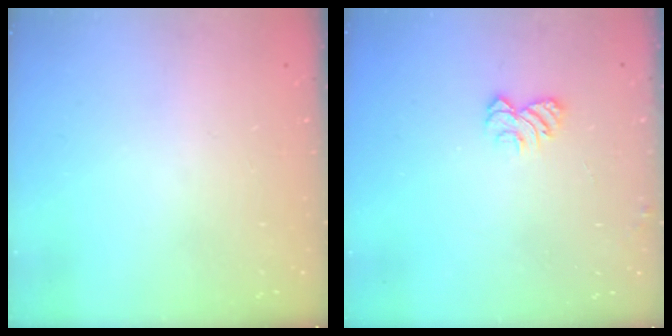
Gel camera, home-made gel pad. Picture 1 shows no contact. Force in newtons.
{"total": 5.2, "press": 5.1, "slide": 0.5}